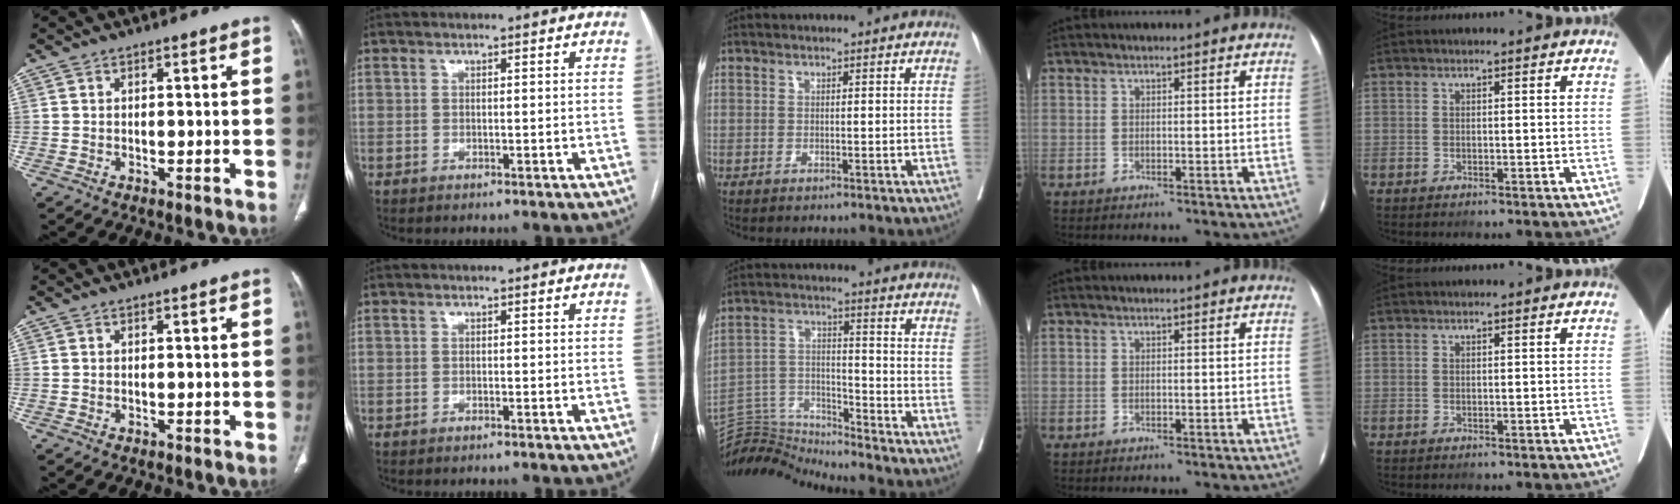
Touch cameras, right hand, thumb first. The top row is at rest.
{"middle": {"total": 8.6, "force": [-8.5, -1.4, -1.0], "torque": [0.015, 0.040, -0.154]}}